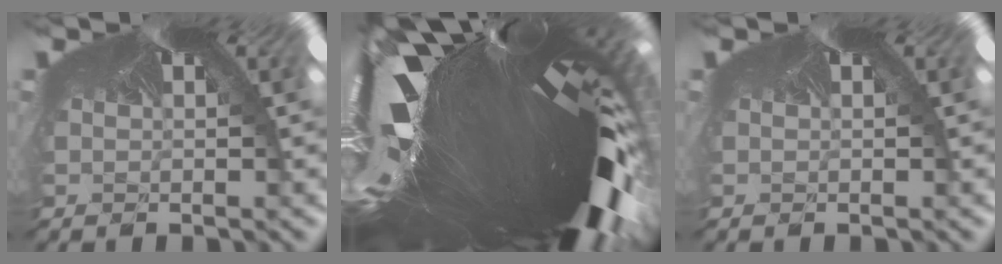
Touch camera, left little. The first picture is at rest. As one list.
[{"total": 6.2, "force": [-4.8, 0.0, 4.0], "torque": [-0.115, -0.121, -0.035]}, {"total": 0.0}]